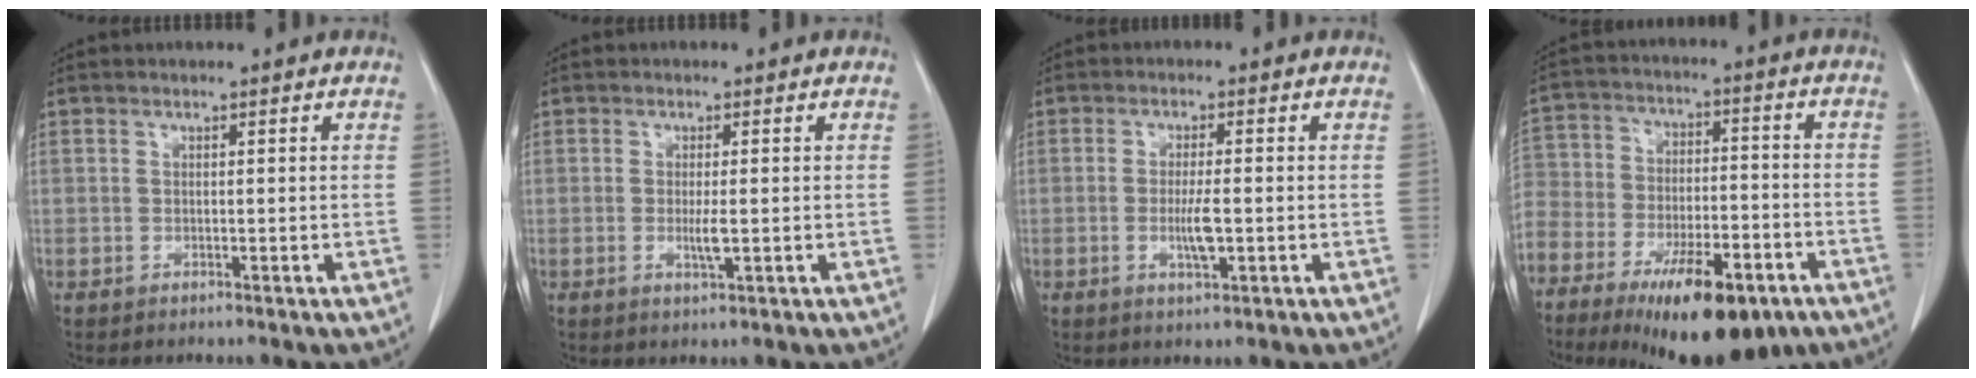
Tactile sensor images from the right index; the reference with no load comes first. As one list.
[{"total": 2.4, "force": [-0.4, 0.2, 2.3], "torque": [-0.046, -0.004, -0.006]}, {"total": 4.1, "force": [-0.9, 0.6, 4.0], "torque": [-0.079, -0.005, -0.014]}, {"total": 22.1, "force": [-14.4, 9.4, 13.9], "torque": [-0.263, -0.009, -0.243]}]